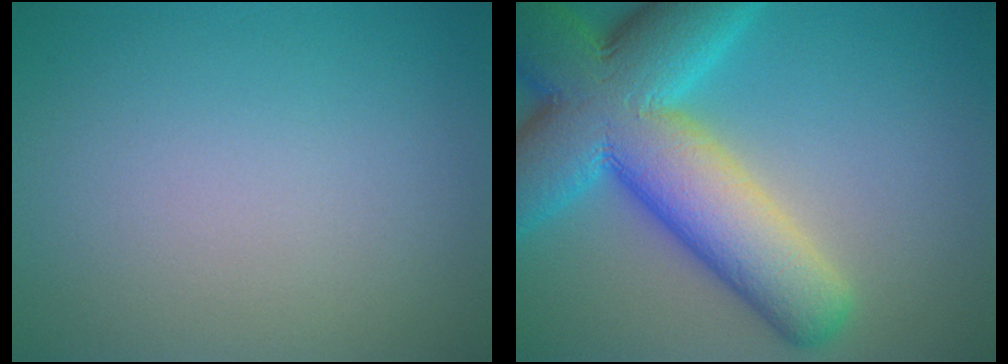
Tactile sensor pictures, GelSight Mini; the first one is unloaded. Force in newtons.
{"total": 13.8, "press": 13.8, "slide": 0.6}